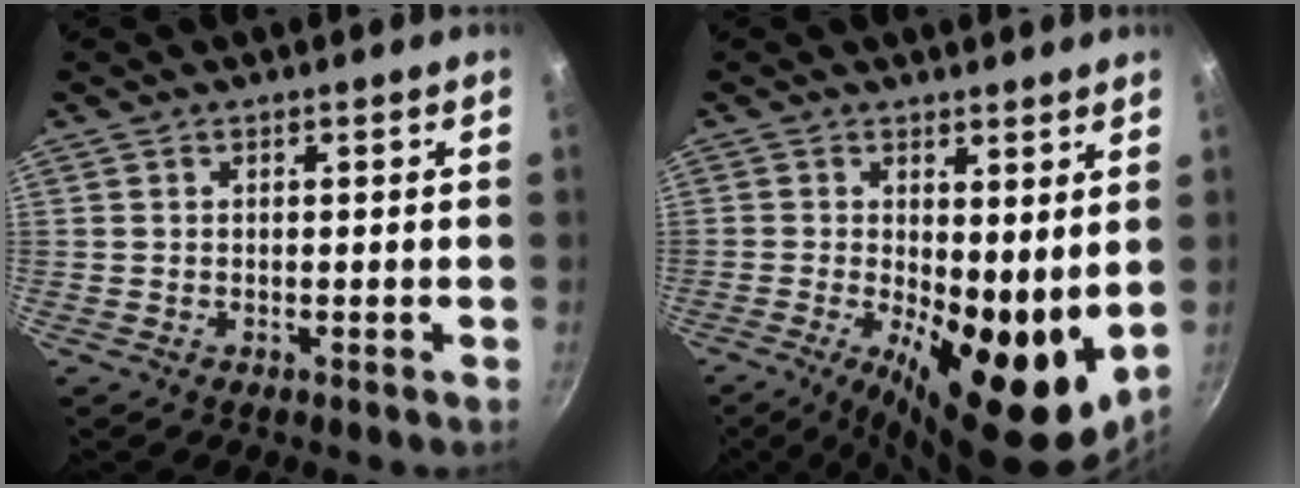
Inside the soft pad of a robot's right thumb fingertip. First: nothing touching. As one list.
[{"total": 15.4, "force": [-0.1, 6.5, 13.9], "torque": [-0.185, -0.029, 0.006]}]